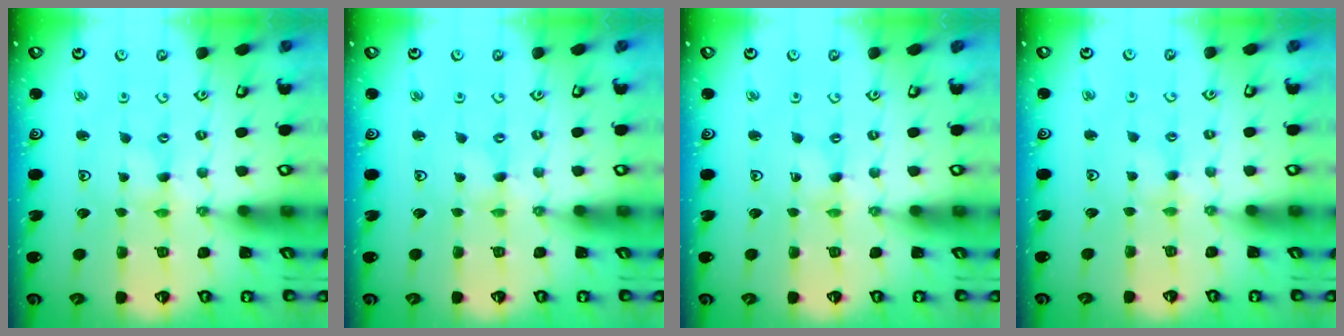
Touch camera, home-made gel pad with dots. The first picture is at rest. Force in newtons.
{"total": 0.0}
{"total": 0.0}
{"total": 2.0, "press": 1.9, "slide": 0.3}